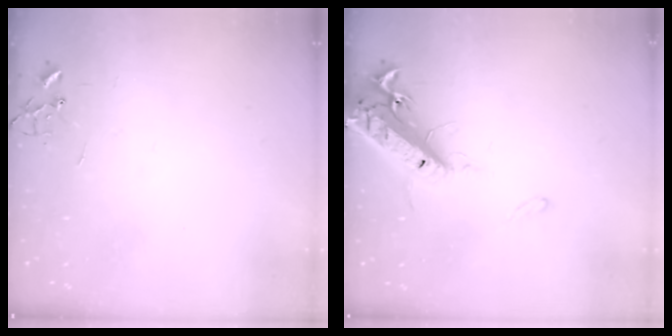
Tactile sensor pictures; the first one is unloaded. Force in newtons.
{"total": 16.2, "press": 15.7, "slide": 3.6}